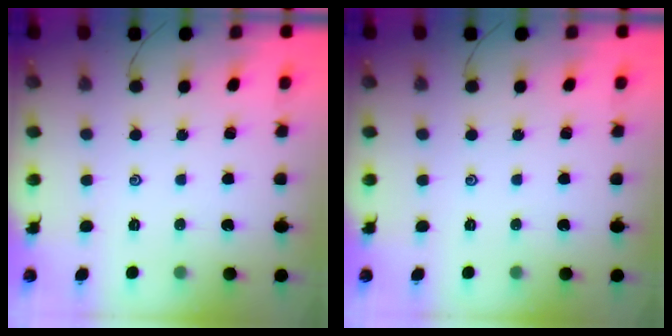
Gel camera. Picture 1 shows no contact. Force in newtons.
{"total": 0.0}